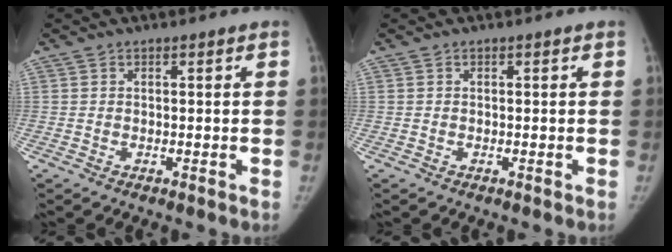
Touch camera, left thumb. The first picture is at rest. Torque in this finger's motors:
{"motor_torque": [0.06, 0.04, 0.16, -0.36, 0.01]}